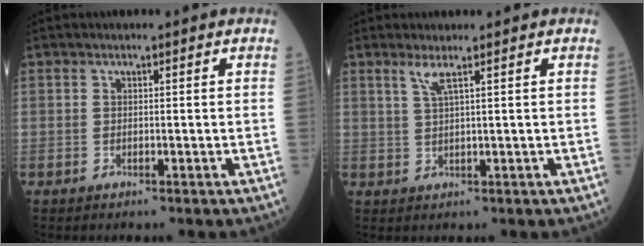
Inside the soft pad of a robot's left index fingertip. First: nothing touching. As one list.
[{"total": 2.0, "force": [1.1, -0.3, 1.6], "torque": [-0.040, -0.005, 0.025]}]